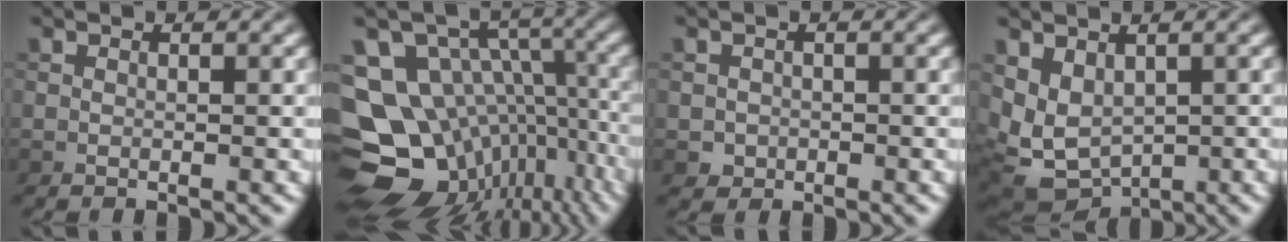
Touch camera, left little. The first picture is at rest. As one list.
[{"total": 14.6, "force": [-5.8, 11.2, 7.3], "torque": [-0.152, -0.001, -0.069]}, {"total": 1.3, "force": [-0.3, 1.3, 0.0], "torque": [0.007, -0.005, -0.009]}, {"total": 5.4, "force": [-0.2, 4.1, 3.5], "torque": [-0.071, -0.019, 0.016]}]